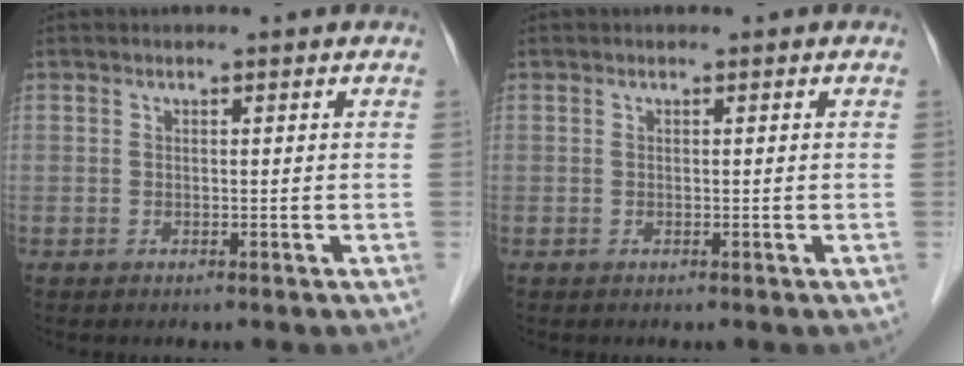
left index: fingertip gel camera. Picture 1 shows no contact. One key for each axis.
{"total": 0.0}